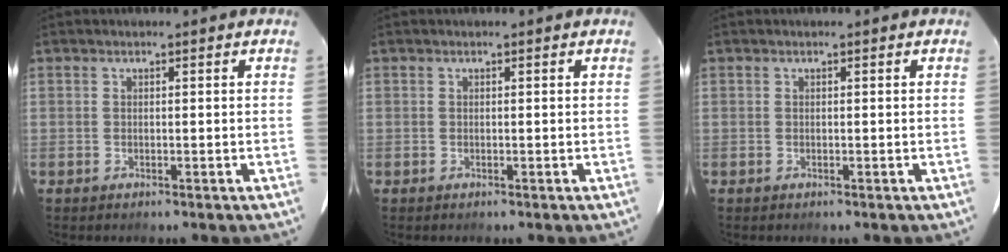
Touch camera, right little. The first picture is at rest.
{"total": 0.0}
{"total": 0.0}